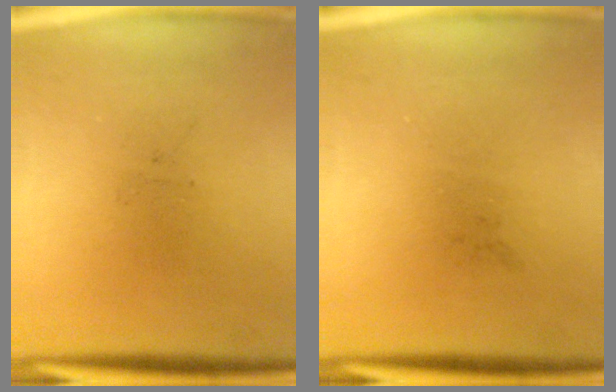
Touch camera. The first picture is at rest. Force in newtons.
{"total": 0.0}